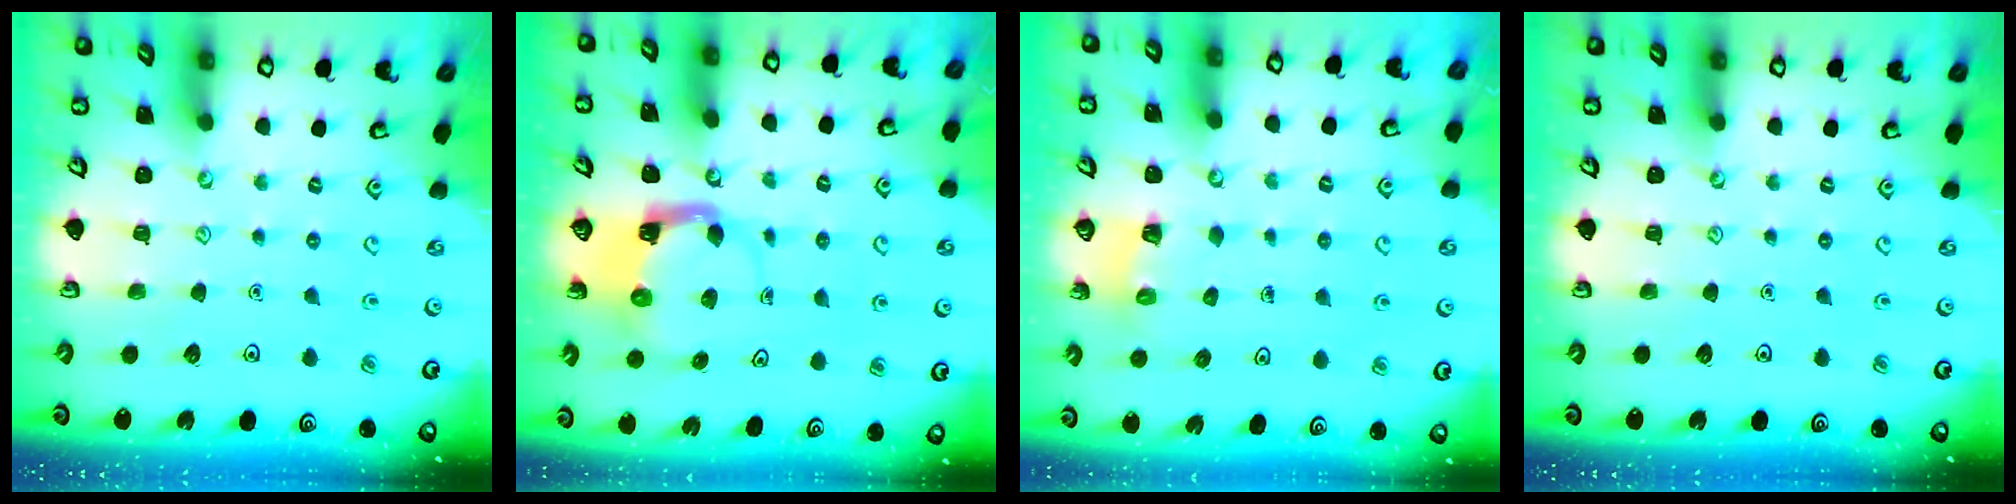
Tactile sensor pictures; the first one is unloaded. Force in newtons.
{"total": 3.8, "press": 3.8, "slide": 0.7}
{"total": 2.6, "press": 2.6, "slide": 0.3}
{"total": 0.0}